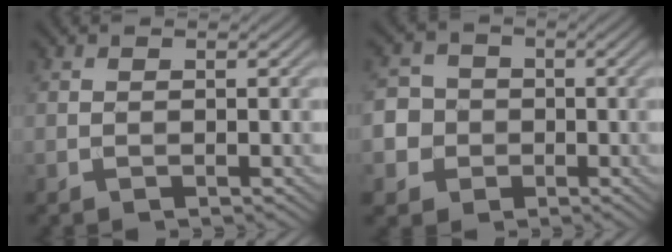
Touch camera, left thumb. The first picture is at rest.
{"total": 6.3, "force": [-1.4, 6.0, 1.5], "torque": [-0.049, 0.003, -0.053]}